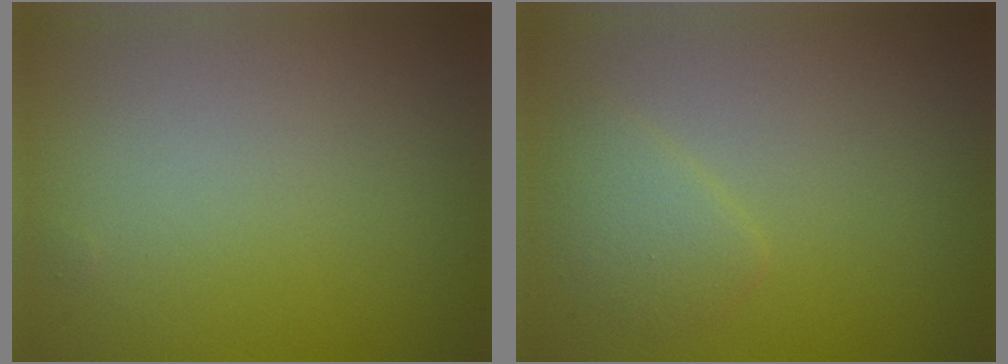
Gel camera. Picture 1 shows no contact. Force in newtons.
{"total": 1.8, "press": 1.8, "slide": 0.1}